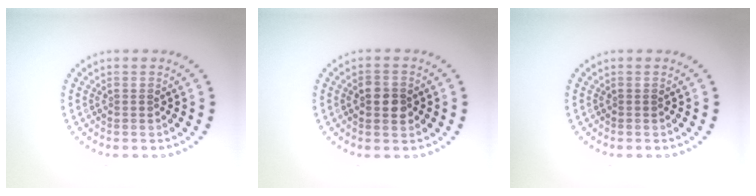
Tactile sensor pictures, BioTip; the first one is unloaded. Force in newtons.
{"total": 2.5, "press": 2.5, "slide": 0.1}
{"total": 0.0}